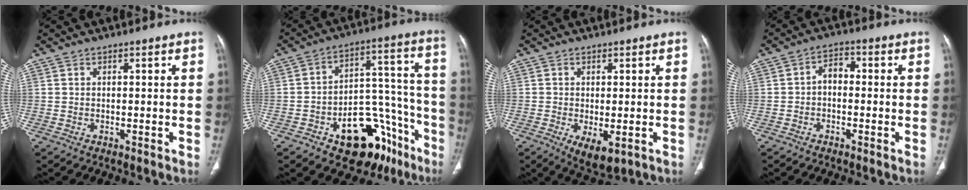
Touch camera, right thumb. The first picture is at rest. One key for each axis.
{"total": 20.6, "fx": -11.2, "fy": 11.3, "fz": 13.1, "tx": -0.117, "ty": 0.105, "tz": -0.153}
{"total": 6.0, "fx": -1.9, "fy": 2.7, "fz": 5.0, "tx": -0.081, "ty": -0.015, "tz": -0.018}
{"total": 3.7, "fx": -0.6, "fy": 2.5, "fz": 2.6, "tx": -0.033, "ty": 0.020, "tz": -0.020}